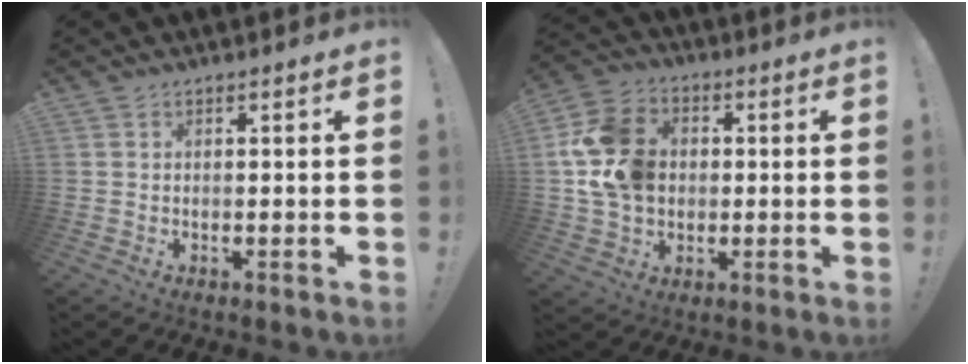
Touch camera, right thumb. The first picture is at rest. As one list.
[{"total": 15.8, "force": [0.7, 13.2, 8.6], "torque": [-0.135, 0.007, 0.020]}]